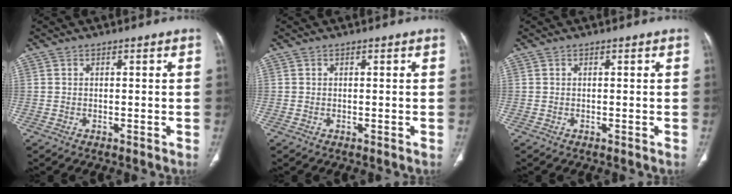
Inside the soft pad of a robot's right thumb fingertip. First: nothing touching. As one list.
[{"total": 0.0}, {"total": 0.0}]